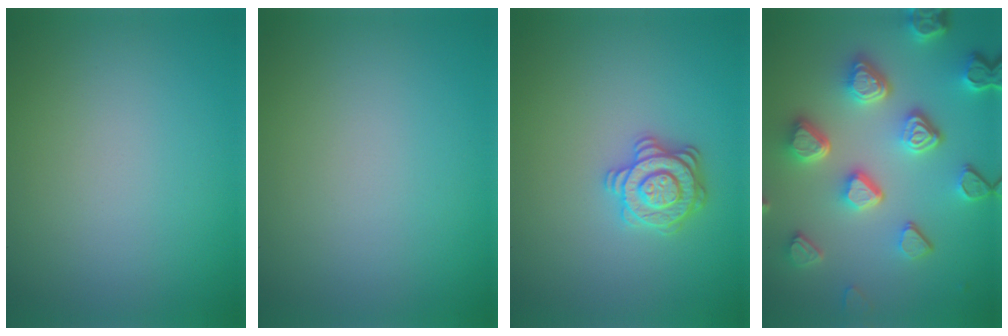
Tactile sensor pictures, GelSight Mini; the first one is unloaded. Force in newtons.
{"total": 0.0}
{"total": 2.9, "press": 2.8, "slide": 0.6}
{"total": 6.7, "press": 5.3, "slide": 4.2}